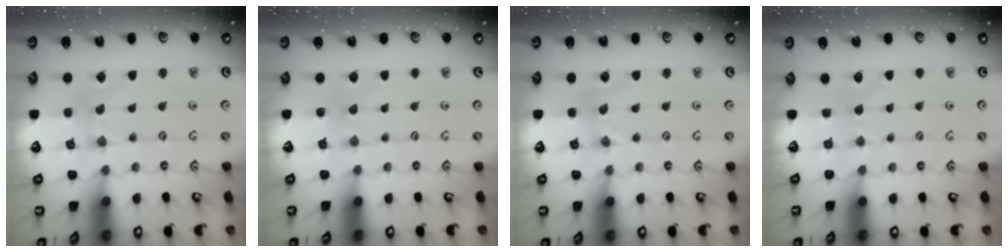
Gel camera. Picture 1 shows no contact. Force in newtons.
{"total": 1.8, "press": 1.8, "slide": 0.3}
{"total": 0.0}
{"total": 2.0, "press": 2.0, "slide": 0.4}